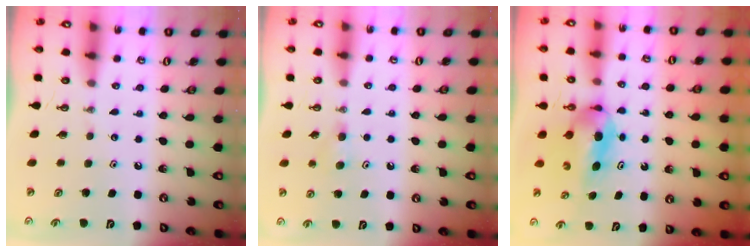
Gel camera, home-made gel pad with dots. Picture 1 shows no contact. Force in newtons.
{"total": 3.3, "press": 3.2, "slide": 0.9}
{"total": 5.9, "press": 4.5, "slide": 3.8}